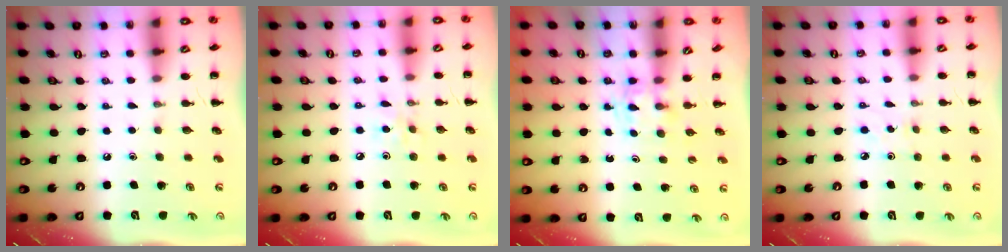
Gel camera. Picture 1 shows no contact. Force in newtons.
{"total": 3.0, "press": 2.8, "slide": 1.0}
{"total": 2.8, "press": 2.6, "slide": 1.1}
{"total": 2.1, "press": 2.0, "slide": 0.7}